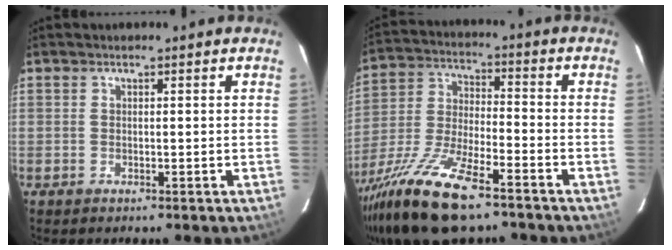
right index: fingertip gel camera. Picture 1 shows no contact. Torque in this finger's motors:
{"motor_torque": [1.45, -0.69, 0.75, 0.21]}